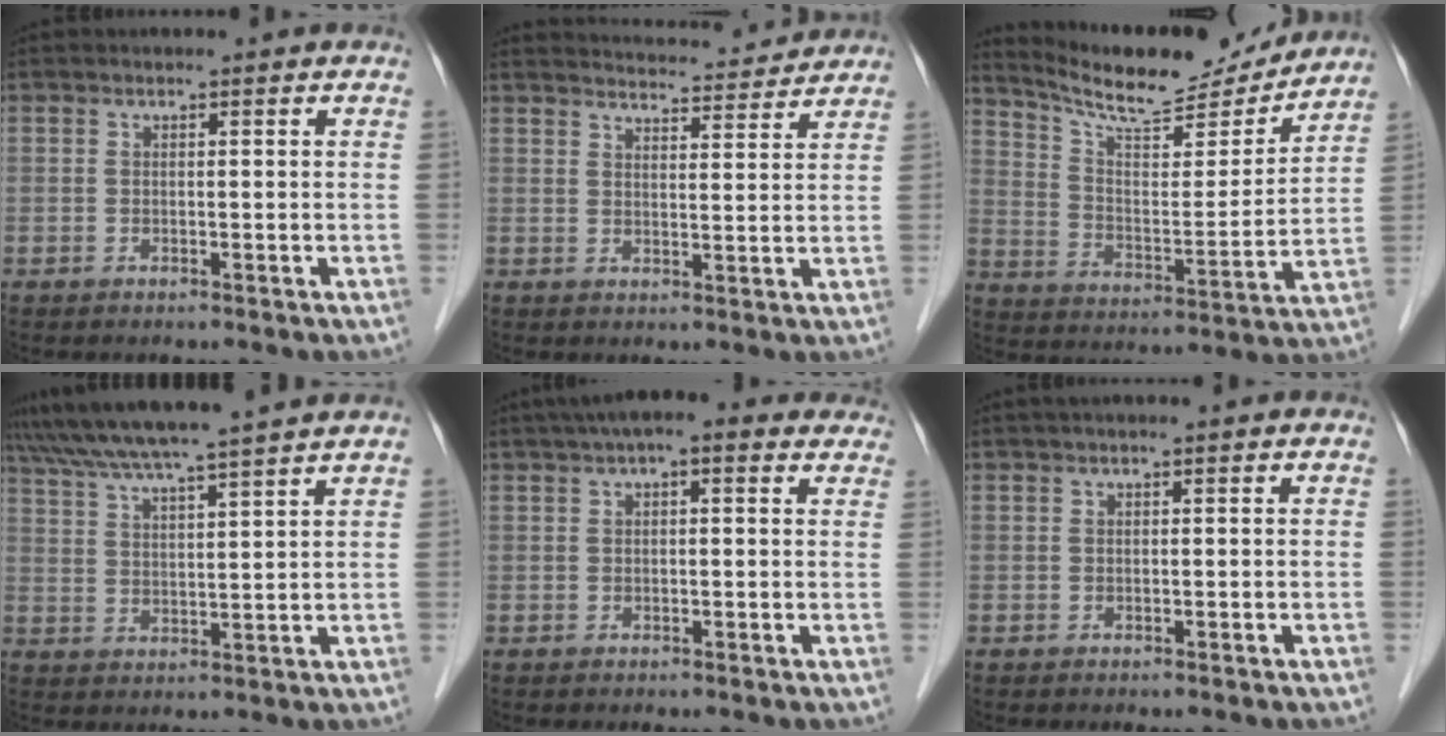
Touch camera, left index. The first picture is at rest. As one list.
[{"total": 11.3, "force": [11.1, 1.1, 2.0], "torque": [-0.024, 0.013, 0.138]}, {"total": 16.6, "force": [15.5, 2.8, 5.3], "torque": [-0.092, -0.011, 0.242]}, {"total": 12.5, "force": [10.9, -1.7, 5.8], "torque": [-0.104, 0.013, 0.170]}, {"total": 8.6, "force": [5.7, 2.6, 5.8], "torque": [-0.082, 0.045, 0.075]}, {"total": 0.6, "force": [0.2, 0.1, 0.6], "torque": [-0.013, 0.010, 0.003]}]